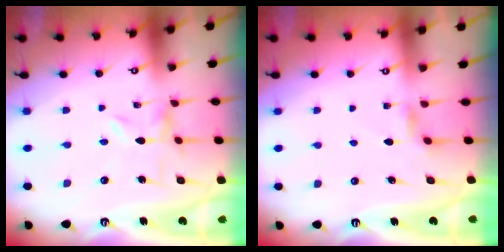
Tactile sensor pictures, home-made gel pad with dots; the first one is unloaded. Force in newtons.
{"total": 2.3, "press": 2.3, "slide": 0.4}